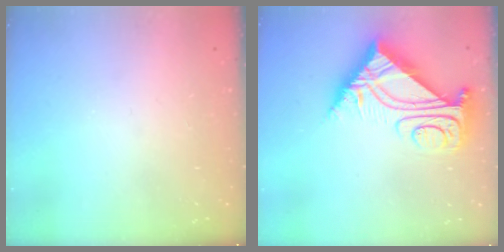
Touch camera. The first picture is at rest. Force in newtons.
{"total": 10.3, "press": 10.2, "slide": 1.2}